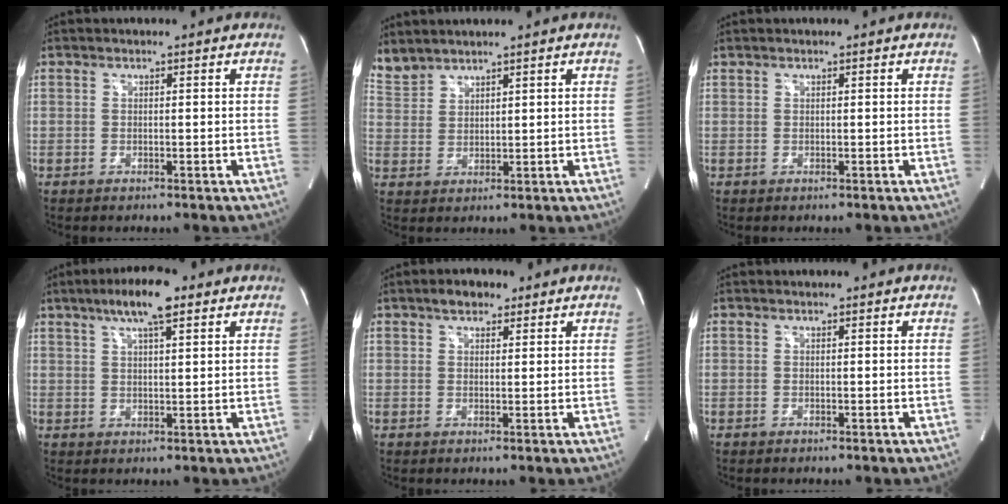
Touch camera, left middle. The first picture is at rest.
{"total": 4.4, "force": [4.3, 0.8, 0.2], "torque": [-0.018, 0.012, 0.100]}
{"total": 0.0}
{"total": 7.7, "force": [4.8, 1.2, 5.9], "torque": [-0.111, 0.015, 0.078]}
{"total": 3.4, "force": [2.3, 1.7, 1.7], "torque": [-0.033, 0.010, 0.037]}
{"total": 0.0}